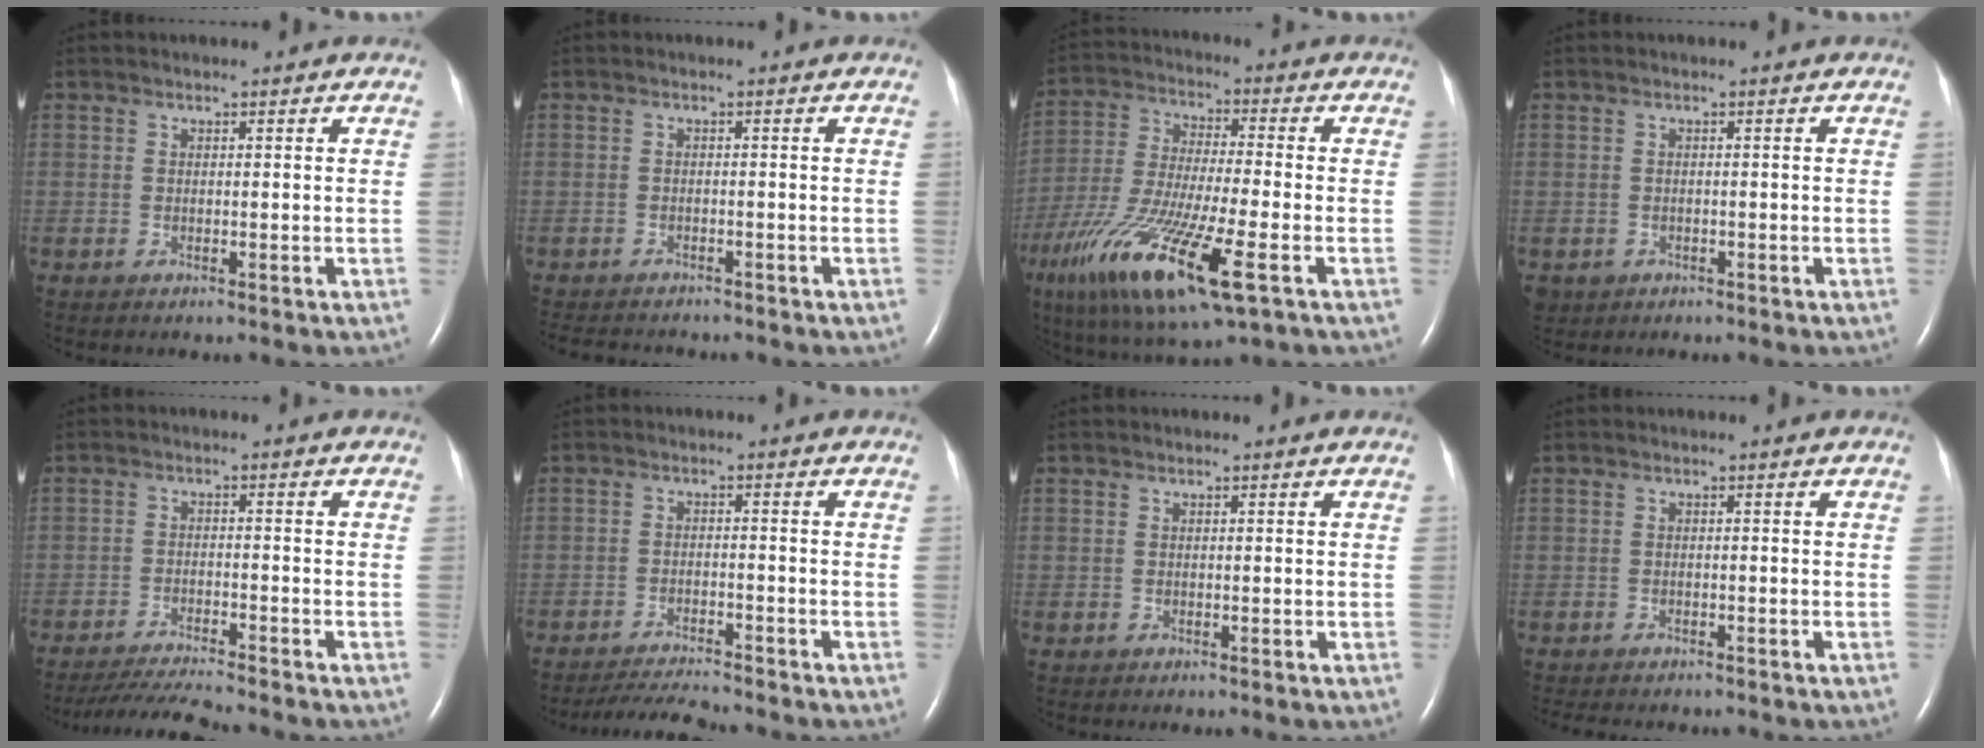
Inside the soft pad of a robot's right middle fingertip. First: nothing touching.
{"total": 6.6, "force": [-6.0, 1.8, 2.0], "torque": [-0.031, -0.005, -0.088]}
{"total": 18.8, "force": [-8.7, 2.8, 16.5], "torque": [-0.343, -0.044, -0.151]}
{"total": 1.9, "force": [-0.9, 1.7, 0.2], "torque": [-0.007, 0.002, -0.012]}
{"total": 7.0, "force": [-6.7, -0.6, 2.1], "torque": [-0.037, -0.021, -0.117]}
{"total": 5.6, "force": [-5.4, -0.2, 1.2], "torque": [-0.024, -0.018, -0.094]}
{"total": 0.0}
{"total": 6.4, "force": [-5.5, 2.1, 2.5], "torque": [-0.034, -0.004, -0.071]}